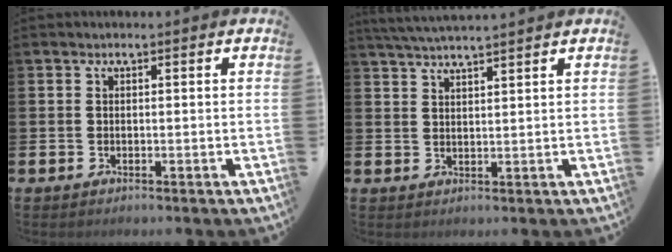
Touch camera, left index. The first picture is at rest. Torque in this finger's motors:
{"motor_torque": [0.45, -1.19, 0.03, 0.04]}